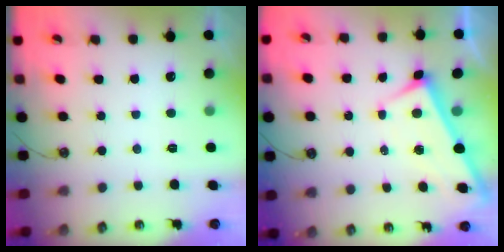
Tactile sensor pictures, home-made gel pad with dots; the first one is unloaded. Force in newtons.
{"total": 2.6, "press": 2.6, "slide": 0.1}